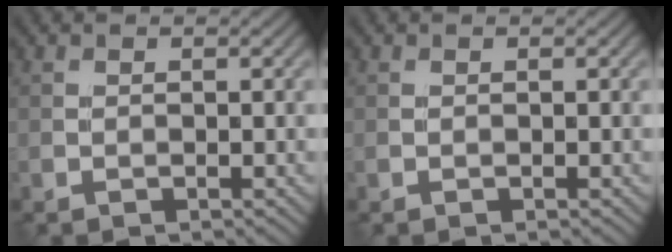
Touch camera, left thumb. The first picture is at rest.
{"total": 0.0}